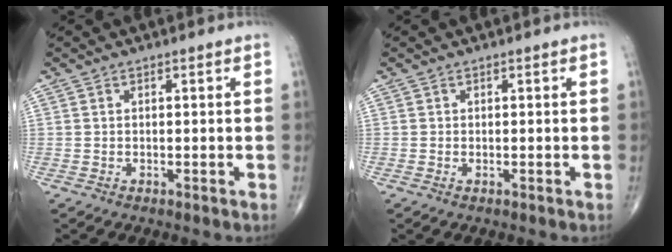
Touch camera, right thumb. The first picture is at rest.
{"total": 0.0}